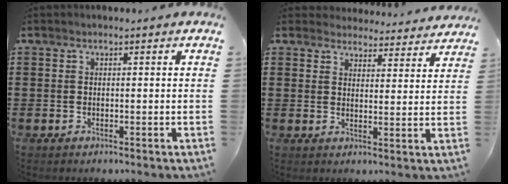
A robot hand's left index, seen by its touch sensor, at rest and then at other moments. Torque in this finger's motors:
{"motor_torque": [0.05, -0.03, 0.07, -0.04]}